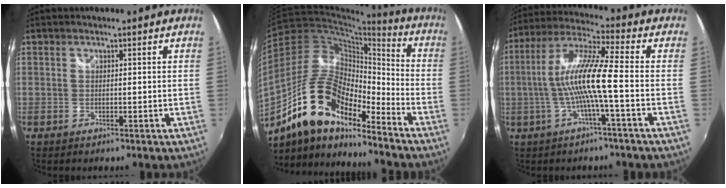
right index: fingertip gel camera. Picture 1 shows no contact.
{"total": 18.0, "force": [-12.9, 6.7, 10.7], "torque": [-0.198, 0.004, -0.249]}
{"total": 11.5, "force": [-2.3, -0.4, 11.3], "torque": [-0.218, 0.008, -0.040]}